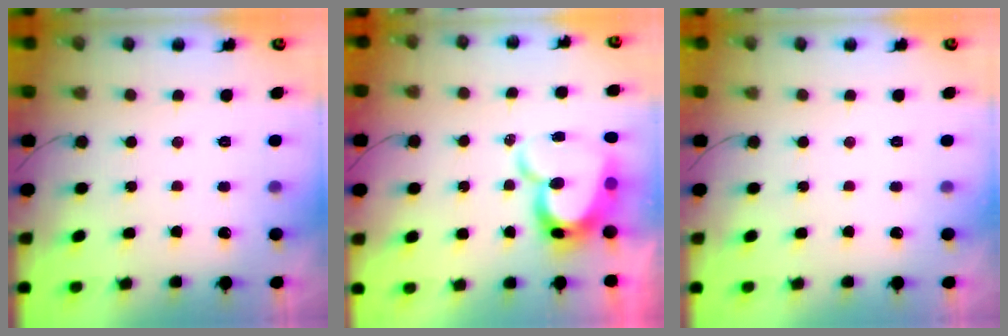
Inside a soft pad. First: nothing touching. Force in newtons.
{"total": 15.2, "press": 15.1, "slide": 1.6}
{"total": 0.0}